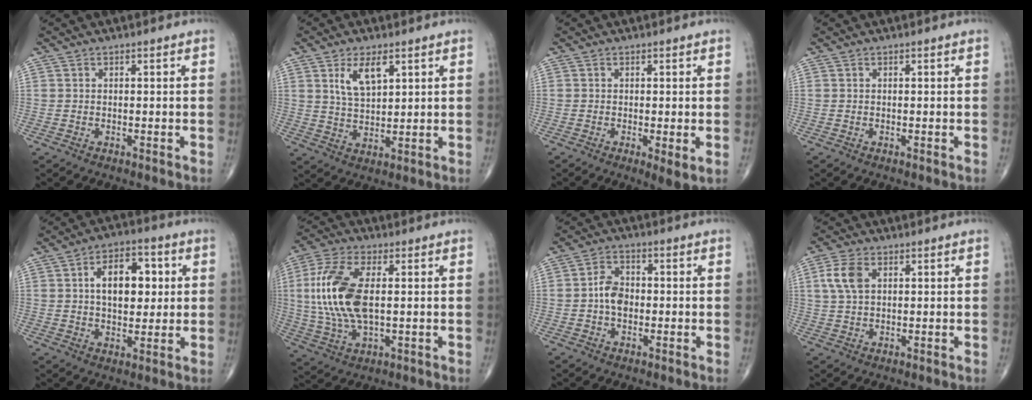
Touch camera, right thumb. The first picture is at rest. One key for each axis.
{"total": 7.0, "fx": 3.3, "fy": 3.3, "fz": 5.3, "tx": -0.089, "ty": -0.018, "tz": 0.066}
{"total": 3.5, "fx": -0.7, "fy": 0.8, "fz": 3.3, "tx": -0.059, "ty": -0.015, "tz": -0.012}
{"total": 0.0}
{"total": 11.9, "fx": 2.3, "fy": 7.0, "fz": 9.3, "tx": -0.112, "ty": 0.005, "tz": 0.034}
{"total": 15.9, "fx": 1.5, "fy": 7.6, "fz": 13.9, "tx": -0.308, "ty": 0.001, "tz": 0.031}
{"total": 5.1, "fx": -0.5, "fy": 3.5, "fz": 3.6, "tx": -0.057, "ty": 0.016, "tz": -0.016}
{"total": 5.8, "fx": 1.7, "fy": 3.4, "fz": 4.3, "tx": -0.096, "ty": 0.005, "tz": 0.034}